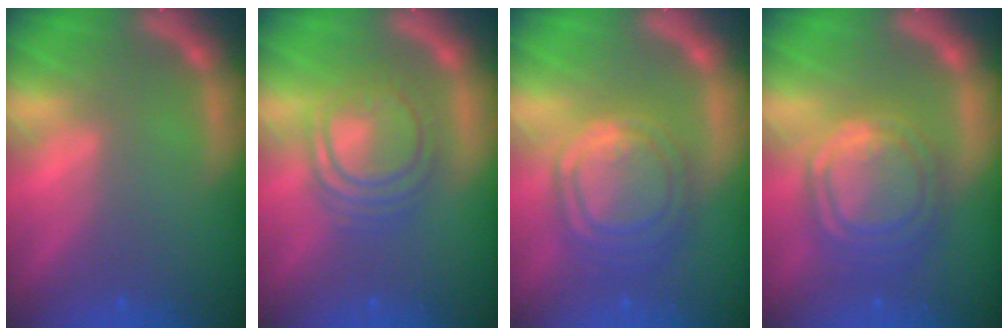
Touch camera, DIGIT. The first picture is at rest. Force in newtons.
{"total": 6.5}
{"total": 9.1}
{"total": 9.1}